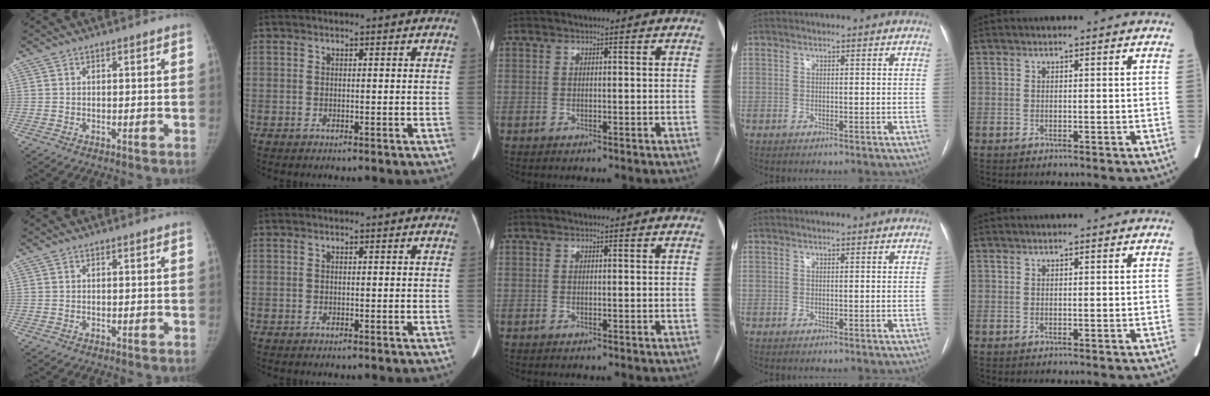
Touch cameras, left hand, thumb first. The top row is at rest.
{}